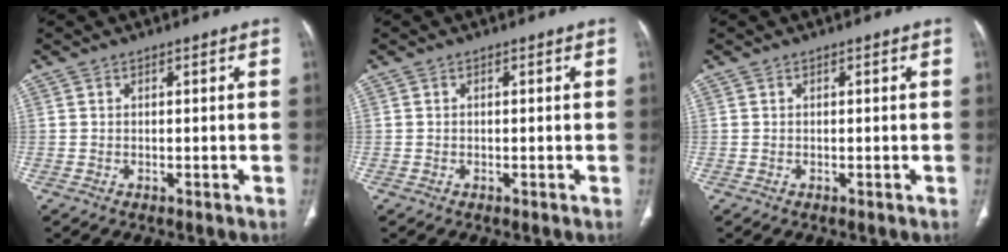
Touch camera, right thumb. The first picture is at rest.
{"total": 0.0}
{"total": 0.0}